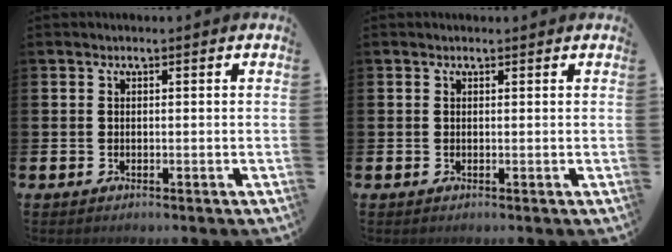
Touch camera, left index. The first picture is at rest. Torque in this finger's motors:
{"motor_torque": [0.86, -1.28, 0.00, -0.01]}